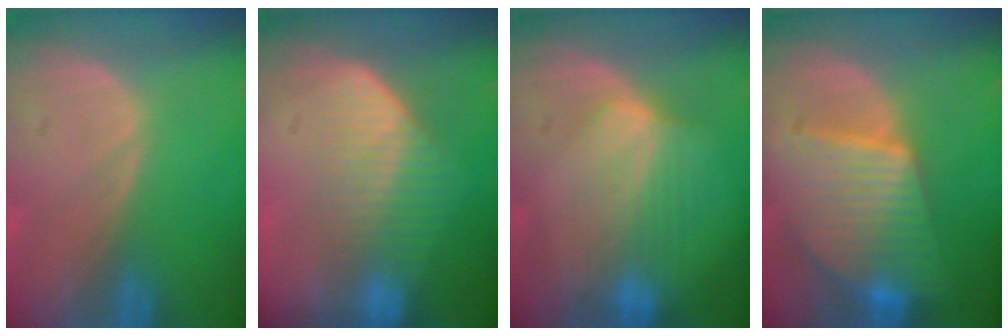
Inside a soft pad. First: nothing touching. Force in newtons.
{"total": 7.3, "press": 6.2, "slide": 3.7}
{"total": 7.2, "press": 6.5, "slide": 3.1}
{"total": 9.4, "press": 9.4, "slide": 0.8}